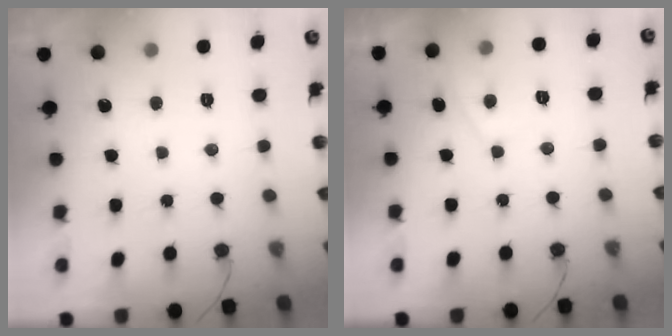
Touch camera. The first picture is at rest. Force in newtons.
{"total": 2.4, "press": 2.3, "slide": 0.5}